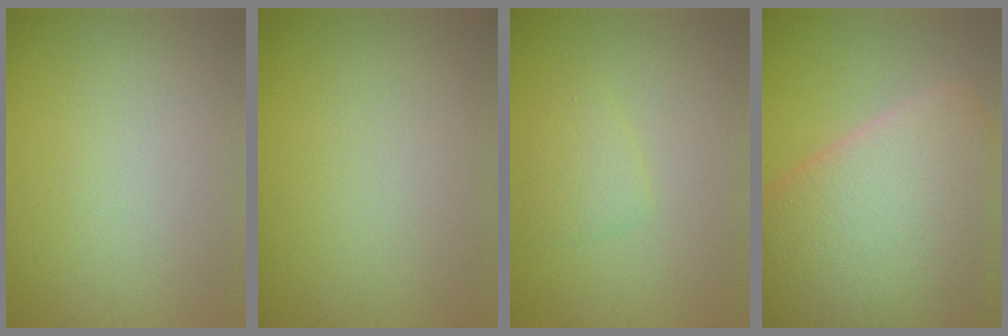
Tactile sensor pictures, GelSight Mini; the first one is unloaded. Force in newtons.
{"total": 0.0}
{"total": 1.9, "press": 1.9, "slide": 0.2}
{"total": 16.4, "press": 16.4, "slide": 1.3}